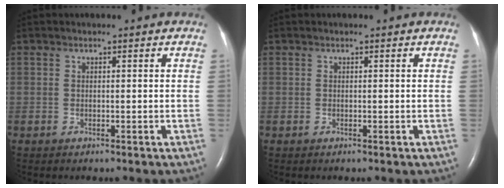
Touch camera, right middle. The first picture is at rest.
{"total": 0.0}